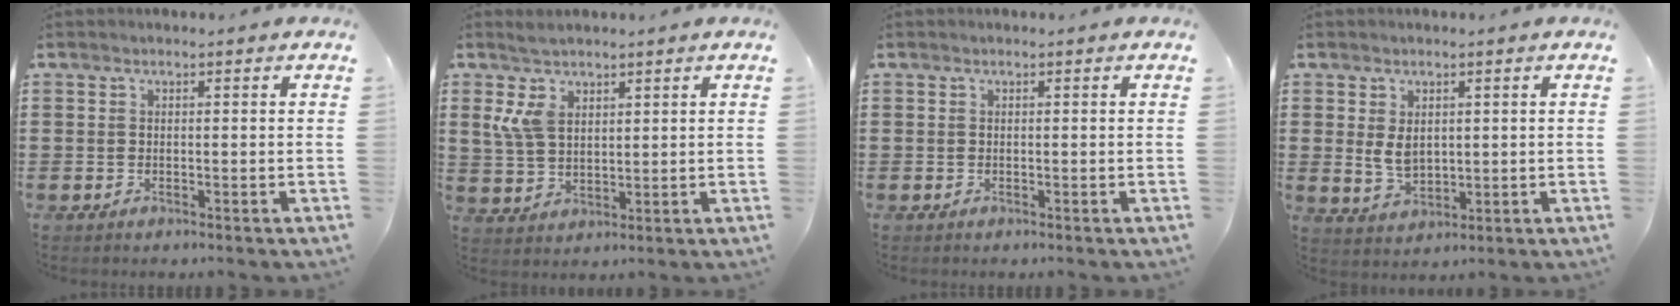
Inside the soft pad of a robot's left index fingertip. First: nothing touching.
{"total": 5.7, "force": [3.2, 3.3, 3.4], "torque": [-0.086, 0.007, 0.058]}
{"total": 0.0}
{"total": 4.0, "force": [1.0, 2.7, 2.8], "torque": [-0.060, 0.001, 0.013]}